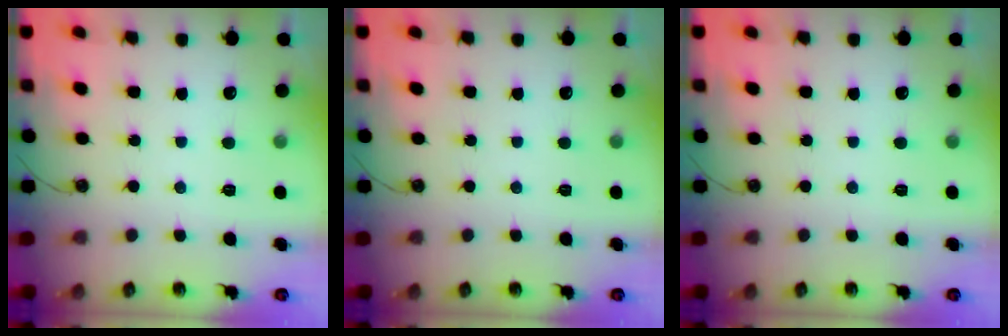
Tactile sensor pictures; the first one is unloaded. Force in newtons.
{"total": 0.0}
{"total": 0.0}